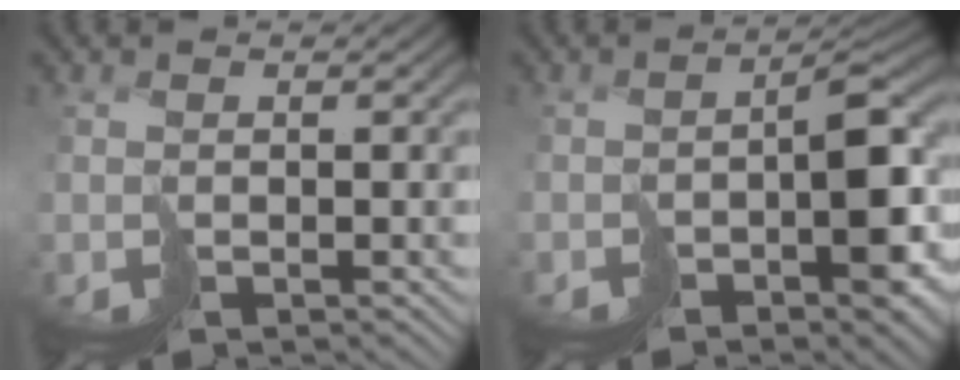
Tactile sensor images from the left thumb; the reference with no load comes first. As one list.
[{"total": 7.7, "force": [-3.3, 2.9, 6.3], "torque": [-0.080, -0.012, -0.047]}]